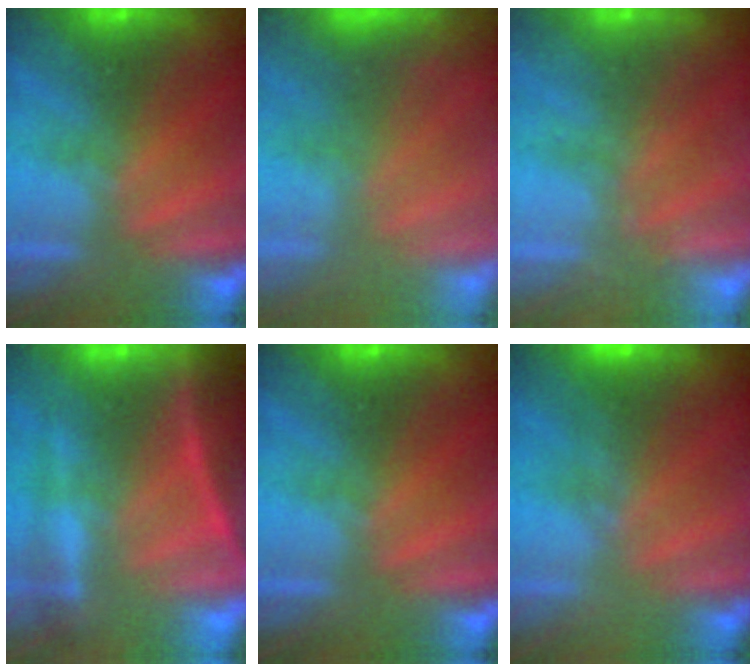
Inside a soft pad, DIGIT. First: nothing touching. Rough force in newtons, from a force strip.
{"total": 5.6}
{"total": 1.7}
{"total": 7.8}
{"total": 0.0}
{"total": 3.9}